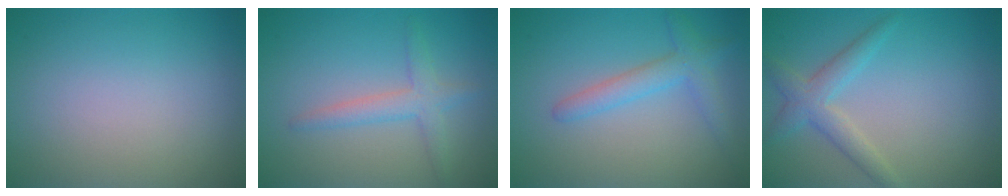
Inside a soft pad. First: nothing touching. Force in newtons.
{"total": 2.5, "press": 2.5, "slide": 0.1}
{"total": 2.8, "press": 2.8, "slide": 0.3}
{"total": 2.8, "press": 2.8, "slide": 0.1}